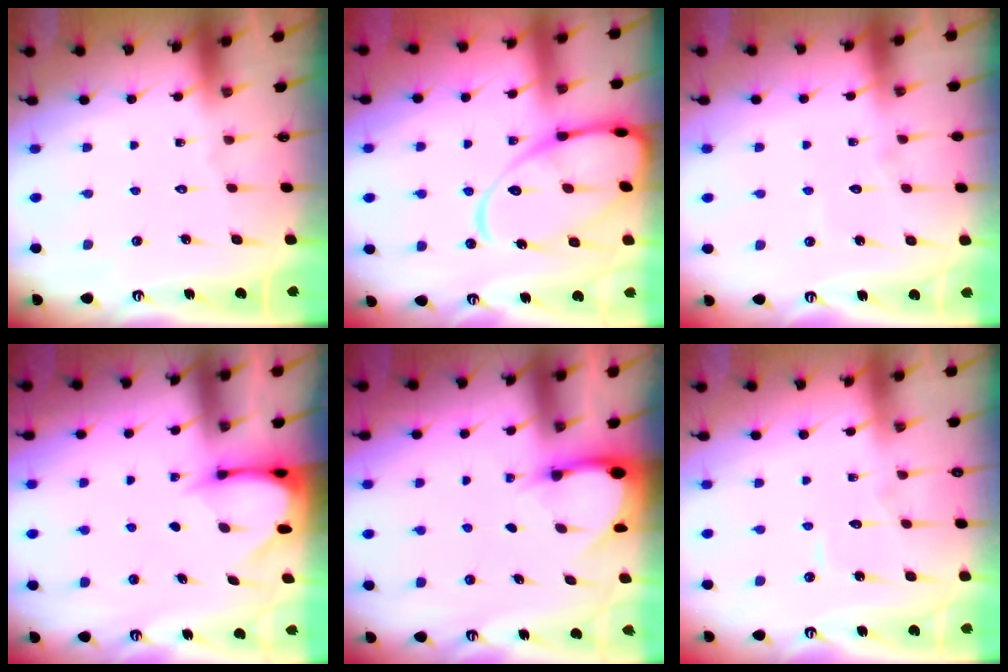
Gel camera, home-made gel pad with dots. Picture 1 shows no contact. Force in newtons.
{"total": 15.7, "press": 15.6, "slide": 1.7}
{"total": 4.7, "press": 4.7, "slide": 0.4}
{"total": 3.3, "press": 3.3, "slide": 0.3}
{"total": 3.6, "press": 3.6, "slide": 0.2}
{"total": 4.4, "press": 4.3, "slide": 0.5}